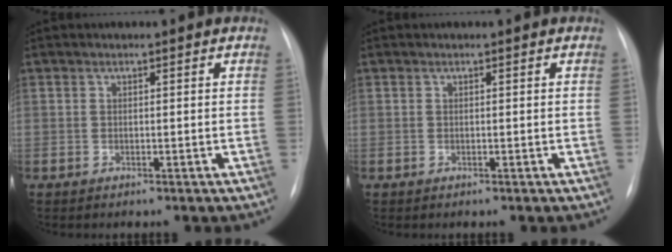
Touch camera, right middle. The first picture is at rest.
{"total": 0.0}